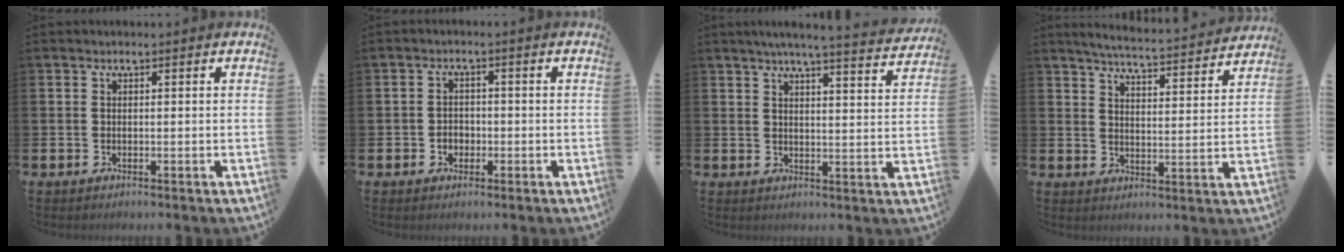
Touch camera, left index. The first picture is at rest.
{"total": 2.0, "force": [-0.7, 1.7, 0.8], "torque": [-0.003, 0.000, -0.019]}
{"total": 5.3, "force": [5.0, -0.5, 1.8], "torque": [-0.036, -0.031, 0.082]}
{"total": 5.5, "force": [5.3, -0.1, 1.2], "torque": [-0.036, -0.044, 0.090]}